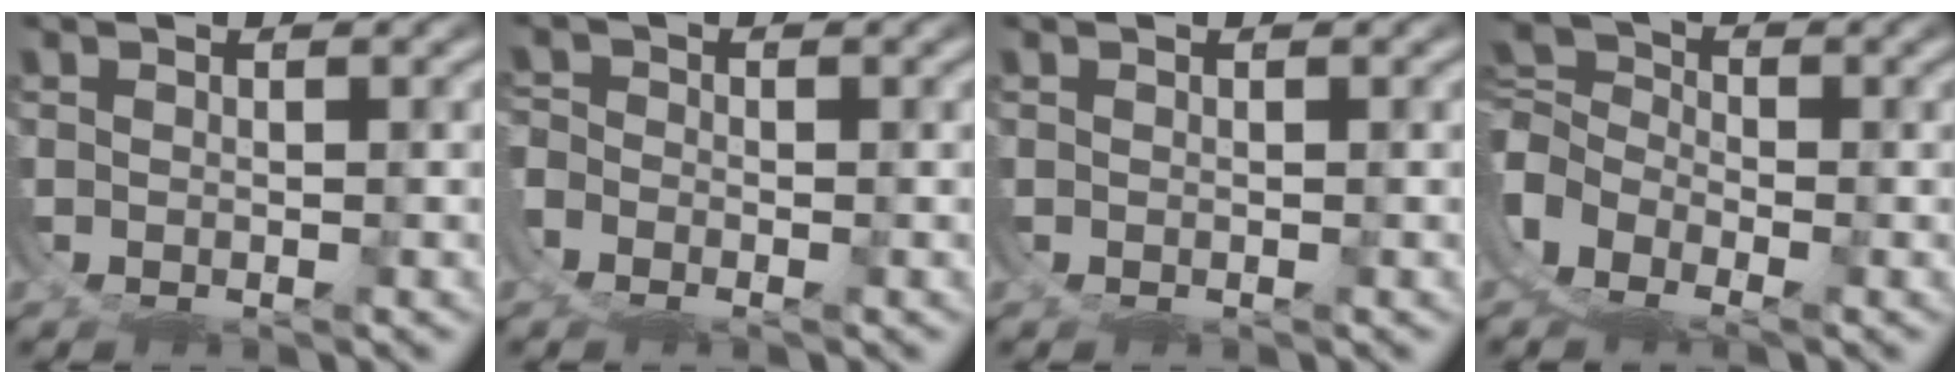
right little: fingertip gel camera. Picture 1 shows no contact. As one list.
[{"total": 1.7, "force": [-1.2, 1.3, 0.0], "torque": [-0.007, -0.003, -0.028]}, {"total": 0.0}, {"total": 8.8, "force": [-2.2, 7.9, 3.4], "torque": [-0.107, -0.031, -0.043]}]